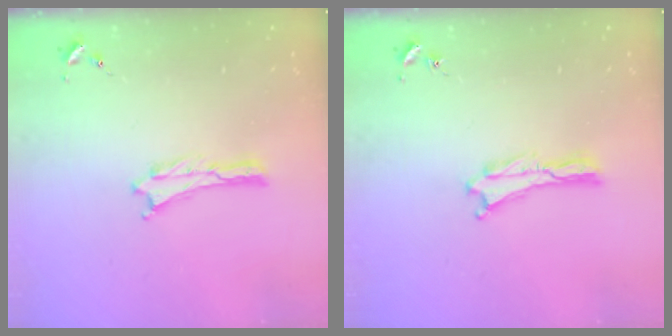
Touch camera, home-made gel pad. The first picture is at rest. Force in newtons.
{"total": 0.0}